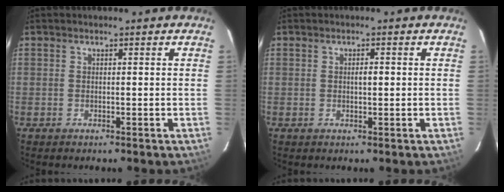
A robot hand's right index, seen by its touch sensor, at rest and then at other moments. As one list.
[{"total": 1.3, "force": [0.1, 0.4, 1.2], "torque": [-0.022, 0.002, 0.002]}]